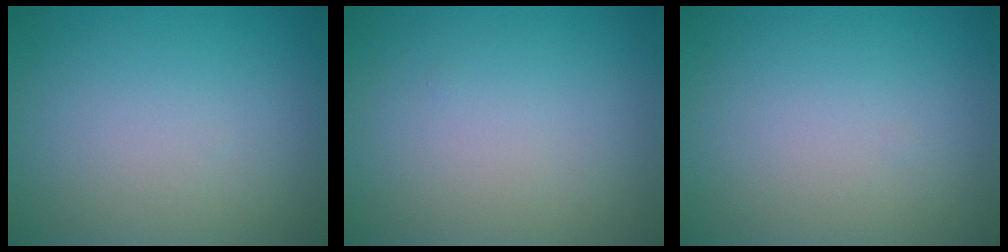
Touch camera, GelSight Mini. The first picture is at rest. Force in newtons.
{"total": 0.0}
{"total": 0.0}